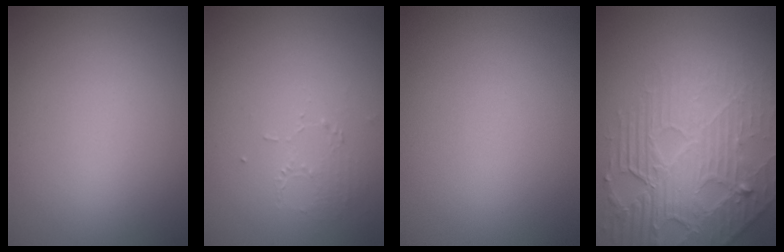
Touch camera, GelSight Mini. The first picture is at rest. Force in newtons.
{"total": 1.0, "press": 0.5, "slide": 0.9}
{"total": 0.0}
{"total": 6.5, "press": 5.3, "slide": 3.9}